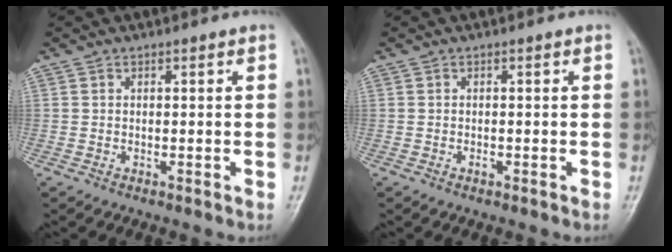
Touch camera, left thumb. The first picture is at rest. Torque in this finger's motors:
{"motor_torque": [-0.04, -0.03, 0.07, 0.05, 0.00]}